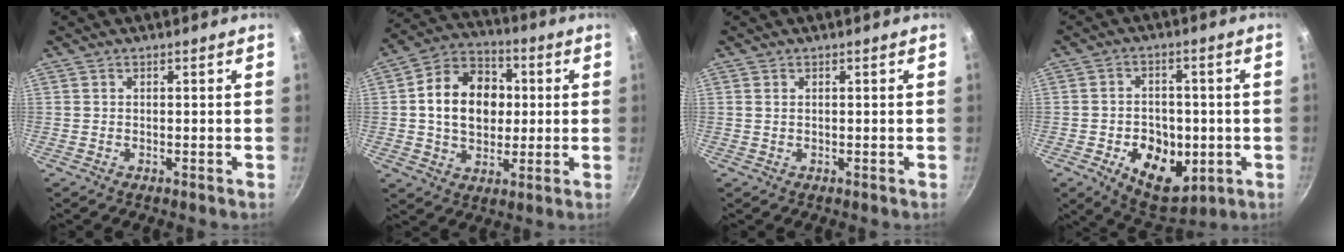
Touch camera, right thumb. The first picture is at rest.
{"total": 15.4, "force": [1.4, 11.8, 9.9], "torque": [-0.129, 0.020, 0.015]}
{"total": 0.6, "force": [0.2, 0.3, 0.4], "torque": [-0.008, 0.000, 0.005]}
{"total": 13.2, "force": [-3.3, 9.0, 9.0], "torque": [-0.092, 0.000, -0.035]}